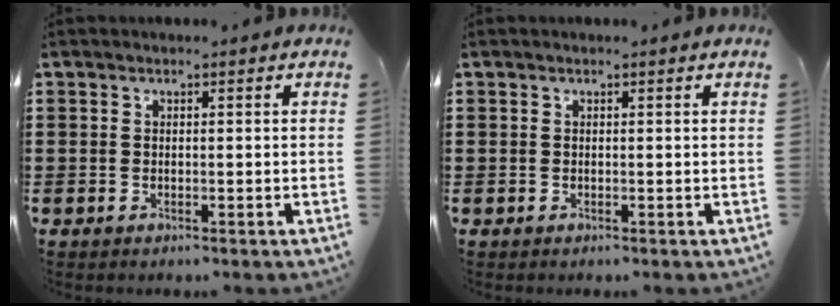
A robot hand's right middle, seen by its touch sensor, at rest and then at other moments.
{"total": 0.0}